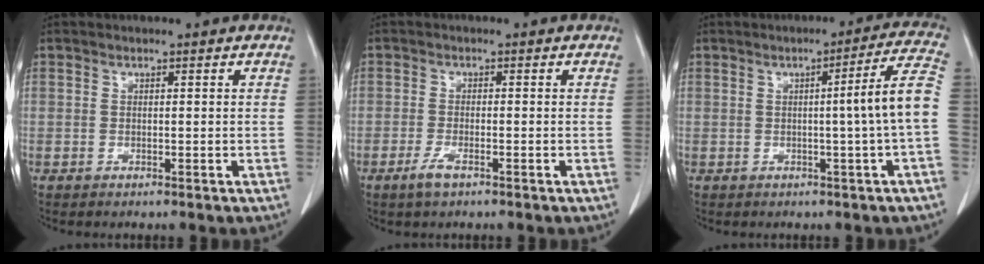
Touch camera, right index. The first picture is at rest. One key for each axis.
{"total": 2.5, "fx": -1.6, "fy": 0.5, "fz": 1.8, "tx": -0.038, "ty": -0.003, "tz": -0.030}
{"total": 7.9, "fx": -0.8, "fy": -1.7, "fz": 7.7, "tx": -0.098, "ty": 0.009, "tz": -0.011}